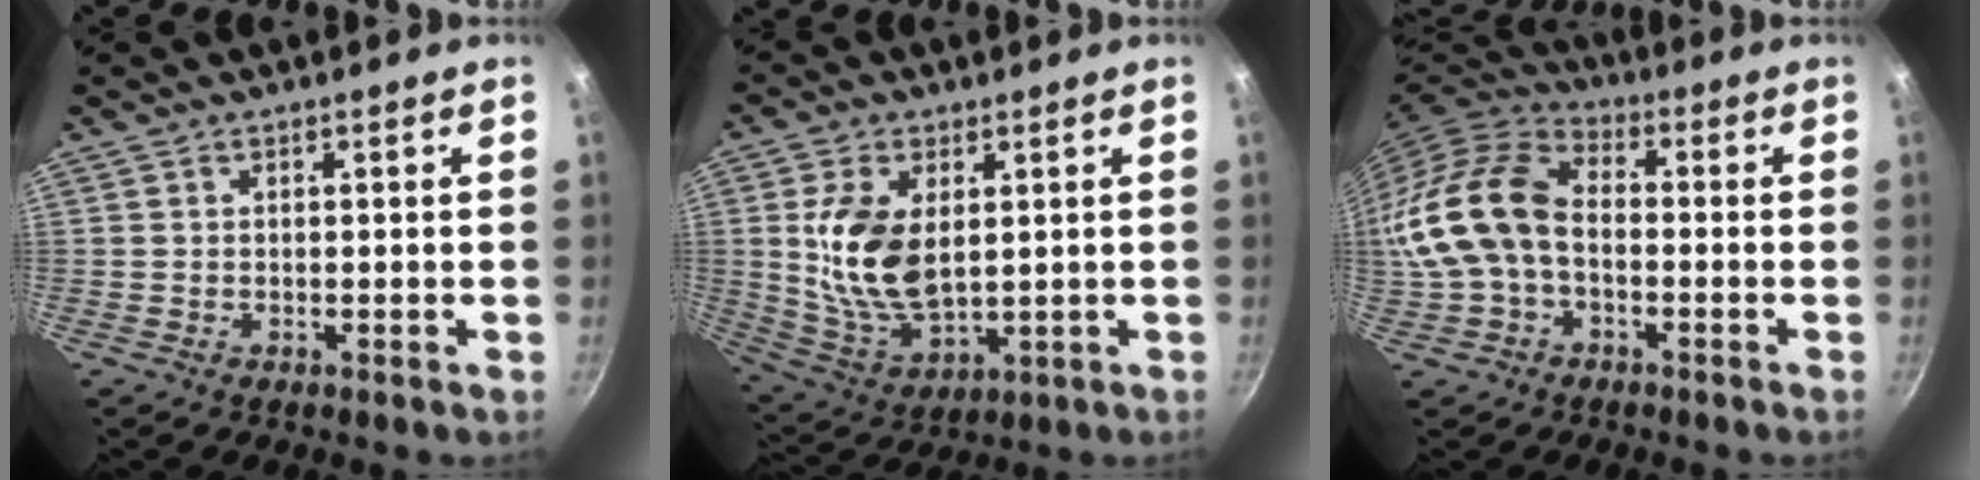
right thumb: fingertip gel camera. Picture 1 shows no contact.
{"total": 13.4, "force": [2.2, 7.8, 10.6], "torque": [-0.194, -0.020, 0.052]}
{"total": 16.8, "force": [-1.4, 11.4, 12.2], "torque": [-0.243, 0.045, -0.038]}